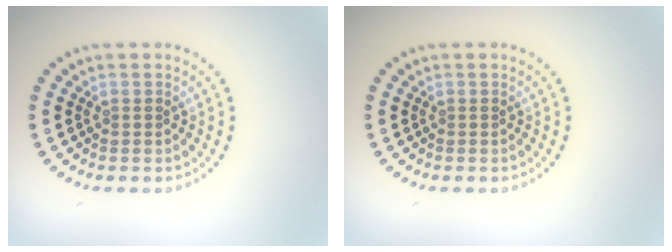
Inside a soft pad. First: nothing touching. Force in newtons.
{"total": 0.0}